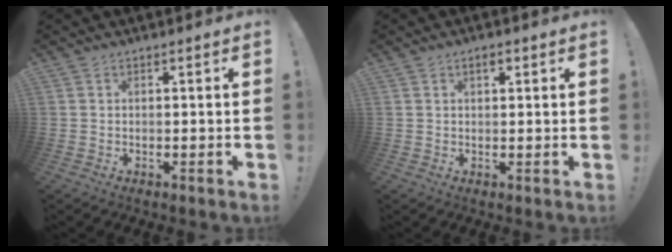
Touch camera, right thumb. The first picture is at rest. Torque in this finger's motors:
{"motor_torque": [-0.43, 0.35, 0.38, -0.13, -0.05]}